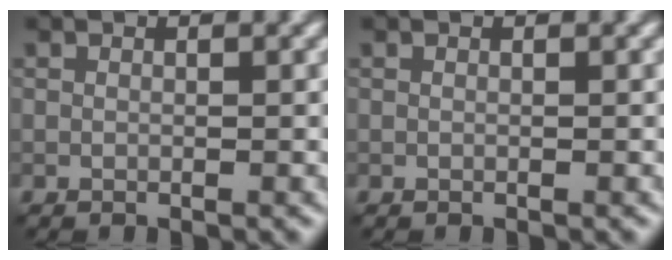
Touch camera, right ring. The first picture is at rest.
{"total": 0.0}